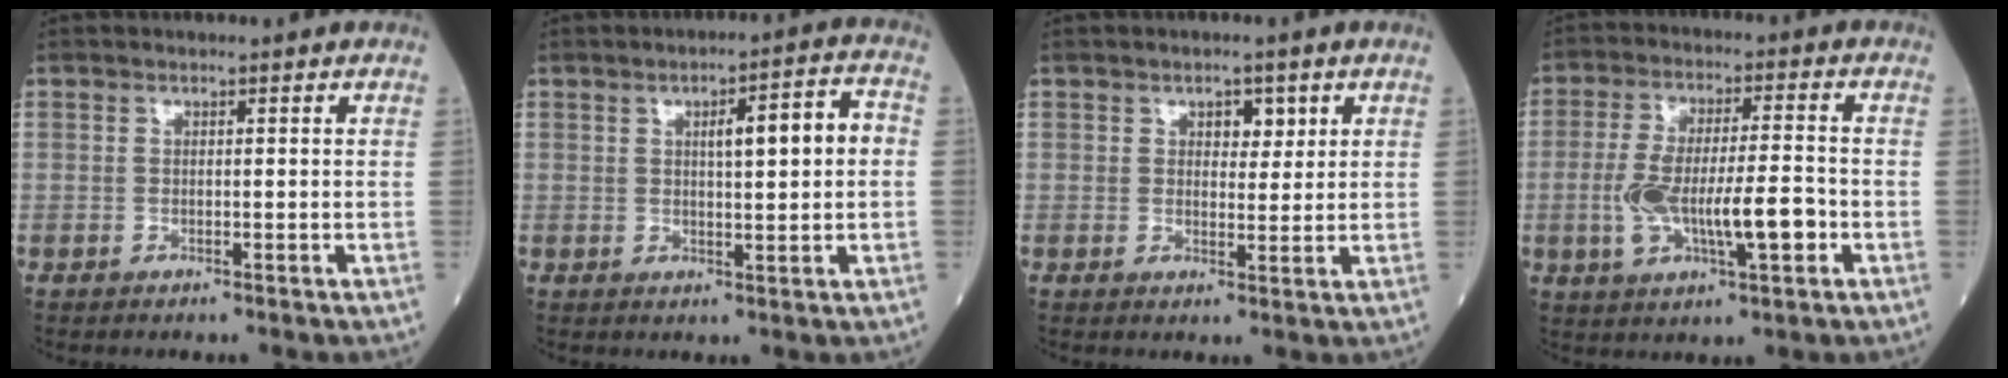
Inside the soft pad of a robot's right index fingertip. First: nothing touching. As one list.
[{"total": 7.1, "force": [1.0, 1.1, 7.0], "torque": [-0.104, 0.020, 0.015]}, {"total": 3.1, "force": [1.5, 1.8, 2.0], "torque": [-0.021, 0.002, 0.020]}, {"total": 11.2, "force": [-2.5, 2.7, 10.6], "torque": [-0.207, 0.009, -0.038]}]